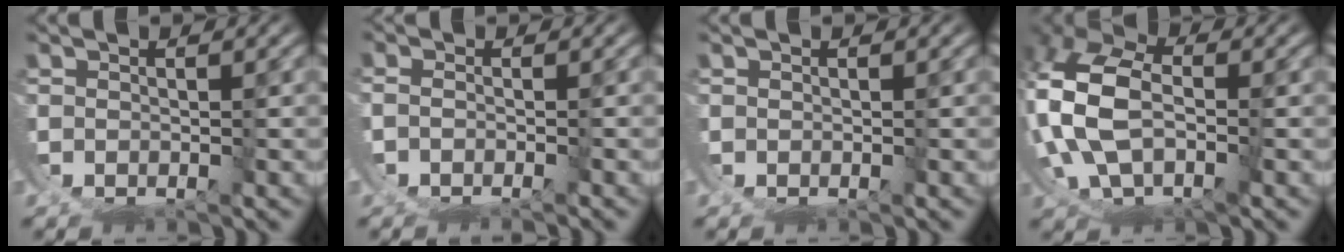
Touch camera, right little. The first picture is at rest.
{"total": 2.5, "force": [-2.0, 1.1, 1.0], "torque": [-0.024, -0.004, -0.032]}
{"total": 0.0}
{"total": 8.6, "force": [0.4, 5.9, 6.2], "torque": [-0.171, -0.020, 0.018]}